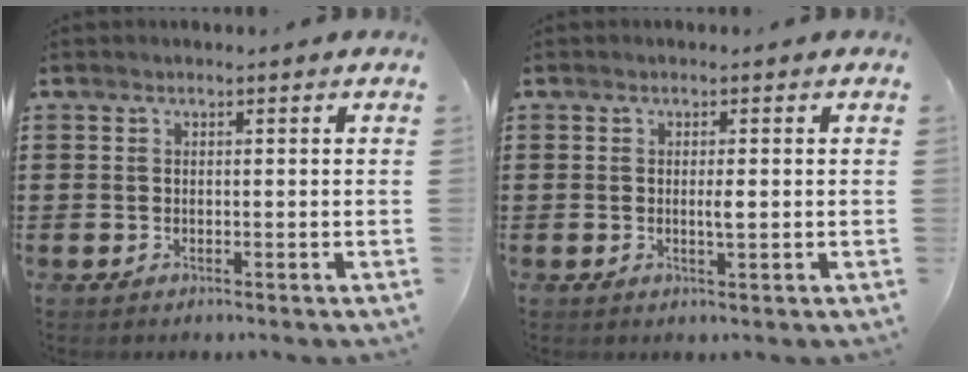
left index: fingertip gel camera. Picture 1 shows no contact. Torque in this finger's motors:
{"motor_torque": [0.02, 0.00, 0.02, 0.04]}